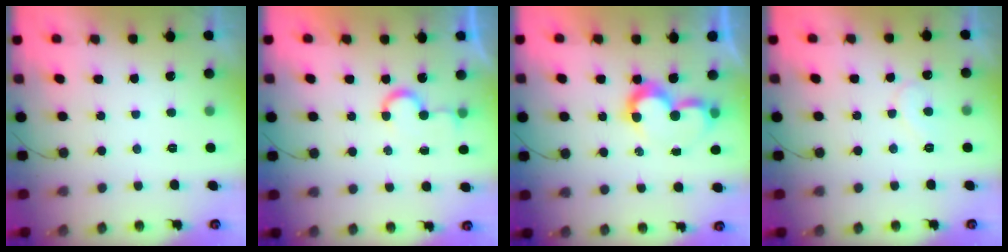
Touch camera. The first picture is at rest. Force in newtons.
{"total": 4.6, "press": 4.0, "slide": 2.3}
{"total": 7.3, "press": 7.3, "slide": 0.6}
{"total": 7.2, "press": 7.2, "slide": 0.6}